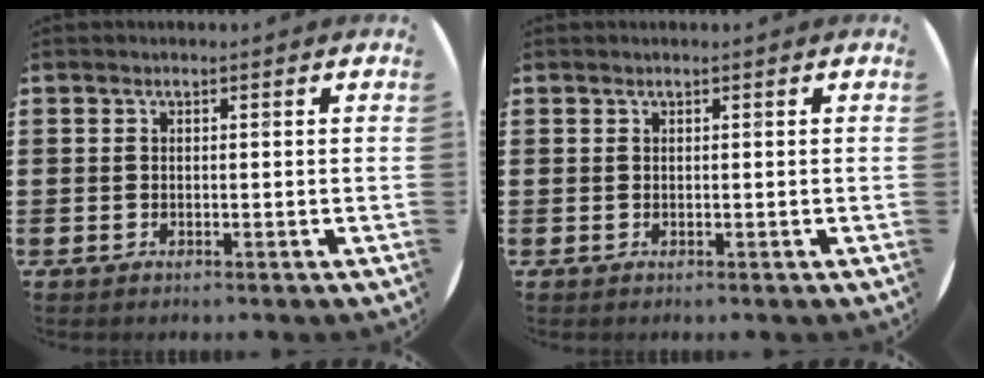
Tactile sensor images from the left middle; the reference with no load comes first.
{"total": 0.0}